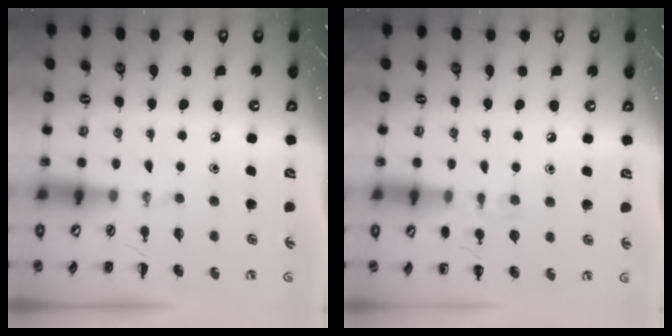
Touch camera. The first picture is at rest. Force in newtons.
{"total": 7.0, "press": 6.7, "slide": 2.1}